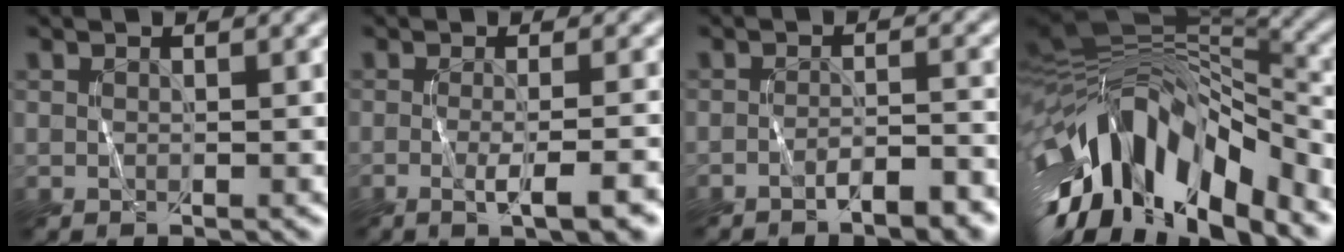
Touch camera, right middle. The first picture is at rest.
{"total": 4.0, "force": [-1.4, 1.0, 3.6], "torque": [-0.040, -0.005, -0.018]}
{"total": 3.2, "force": [-2.5, 0.6, 2.0], "torque": [-0.024, 0.004, -0.039]}
{"total": 14.8, "force": [-5.8, 7.1, 11.6], "torque": [-0.199, 0.007, -0.099]}